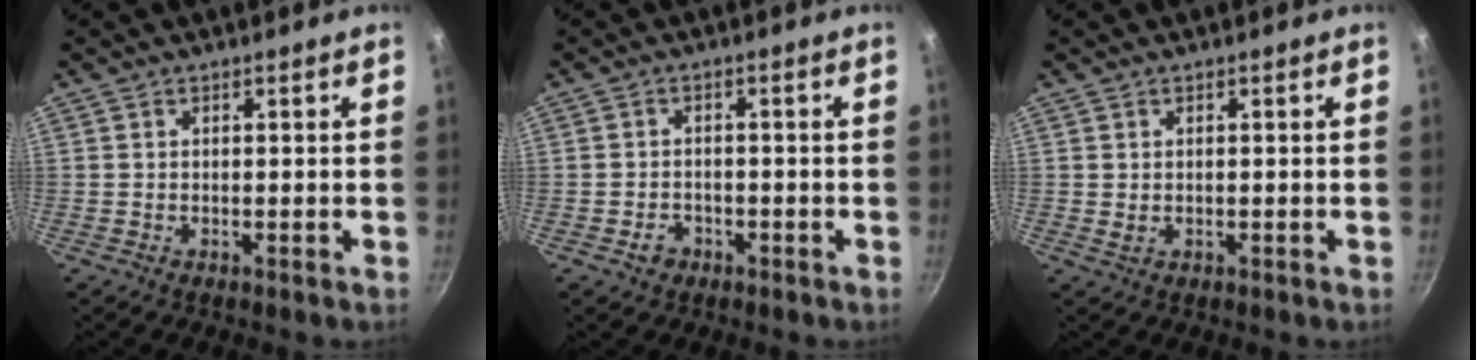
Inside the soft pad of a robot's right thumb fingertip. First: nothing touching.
{"total": 2.8, "force": [-1.4, 2.2, 0.9], "torque": [-0.006, 0.015, -0.020]}
{"total": 0.9, "force": [0.2, 0.6, 0.6], "torque": [-0.009, -0.003, 0.006]}